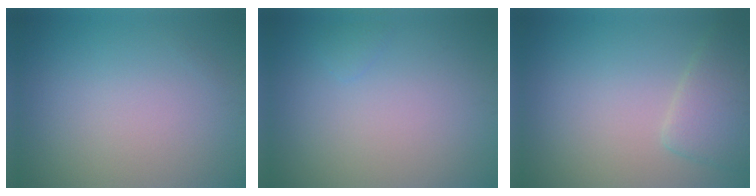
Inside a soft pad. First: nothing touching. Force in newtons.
{"total": 0.6, "press": 0.6, "slide": 0.0}
{"total": 3.6, "press": 3.6, "slide": 0.2}